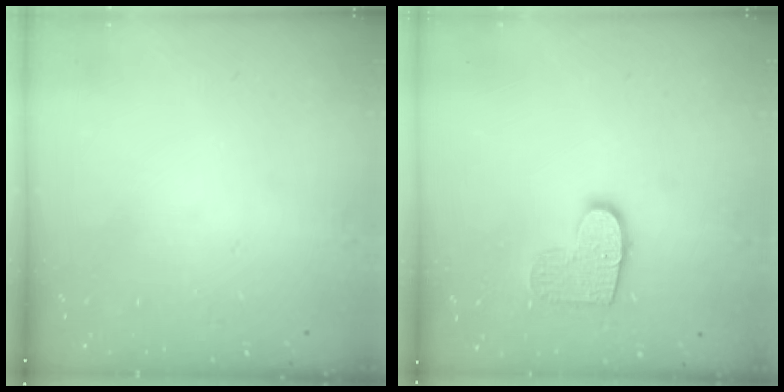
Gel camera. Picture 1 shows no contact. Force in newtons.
{"total": 9.9, "press": 9.9, "slide": 0.4}